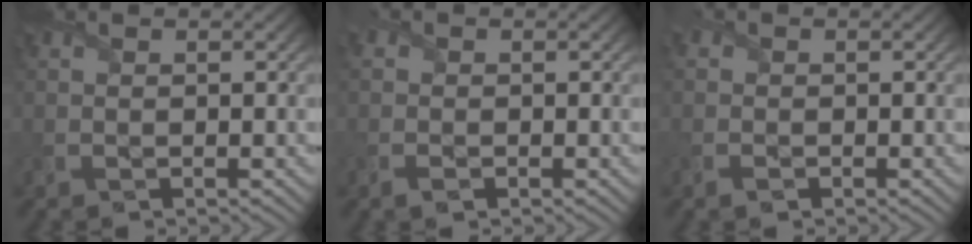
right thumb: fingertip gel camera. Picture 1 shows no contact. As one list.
[{"total": 1.5, "force": [-0.7, 1.2, 0.6], "torque": [-0.020, -0.003, -0.021]}, {"total": 1.3, "force": [-0.7, 1.0, 0.3], "torque": [-0.011, -0.003, -0.020]}]